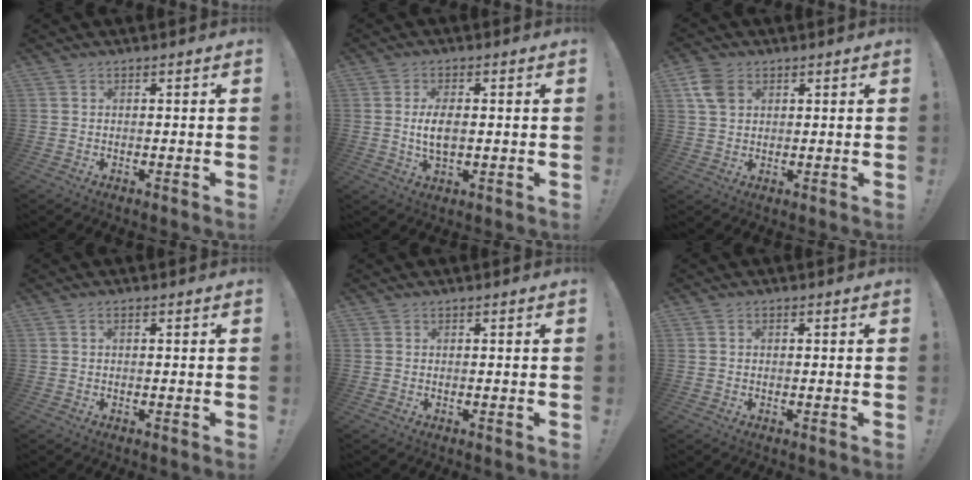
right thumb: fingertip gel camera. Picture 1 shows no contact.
{"total": 5.9, "force": [0.1, 2.9, 5.2], "torque": [-0.091, -0.009, -0.006]}
{"total": 6.9, "force": [2.7, 4.9, 4.1], "torque": [-0.074, 0.000, 0.055]}
{"total": 0.5, "force": [0.0, 0.1, 0.5], "torque": [-0.006, -0.001, -0.002]}
{"total": 0.0}
{"total": 0.6, "force": [-0.1, 0.5, 0.3], "torque": [0.001, 0.001, -0.005]}